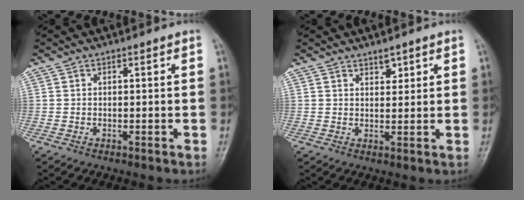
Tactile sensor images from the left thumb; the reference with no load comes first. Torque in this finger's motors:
{"motor_torque": [-0.12, -0.07, -0.30, -0.23, -0.03]}